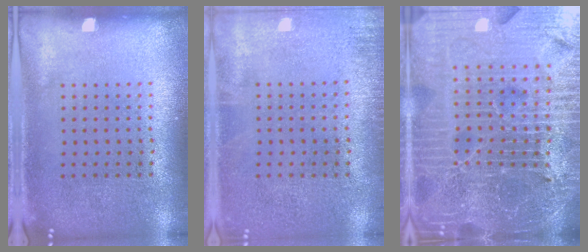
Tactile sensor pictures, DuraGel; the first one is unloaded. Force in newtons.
{"total": 1.2, "press": 1.1, "slide": 0.2}
{"total": 7.2, "press": 6.2, "slide": 3.7}